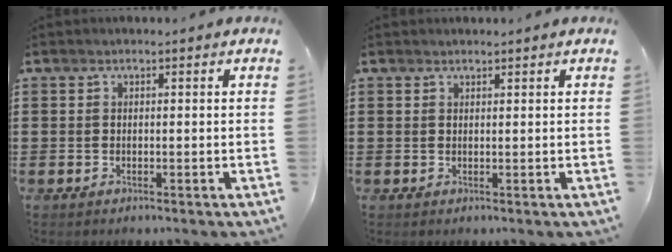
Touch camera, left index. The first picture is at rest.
{"total": 0.7, "force": [0.7, 0.2, 0.1], "torque": [-0.003, 0.000, 0.015]}